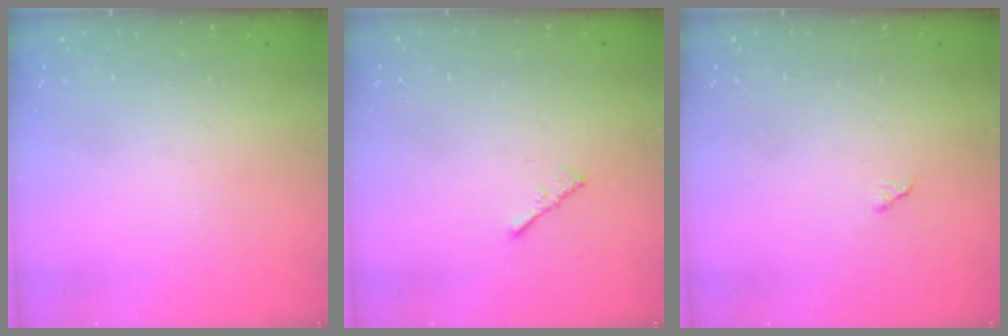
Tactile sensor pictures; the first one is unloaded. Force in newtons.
{"total": 1.5, "press": 1.4, "slide": 0.4}
{"total": 2.1, "press": 2.1, "slide": 0.3}